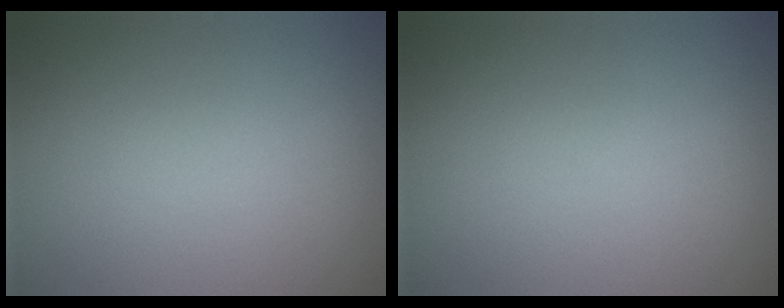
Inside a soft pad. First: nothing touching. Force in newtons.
{"total": 0.0}